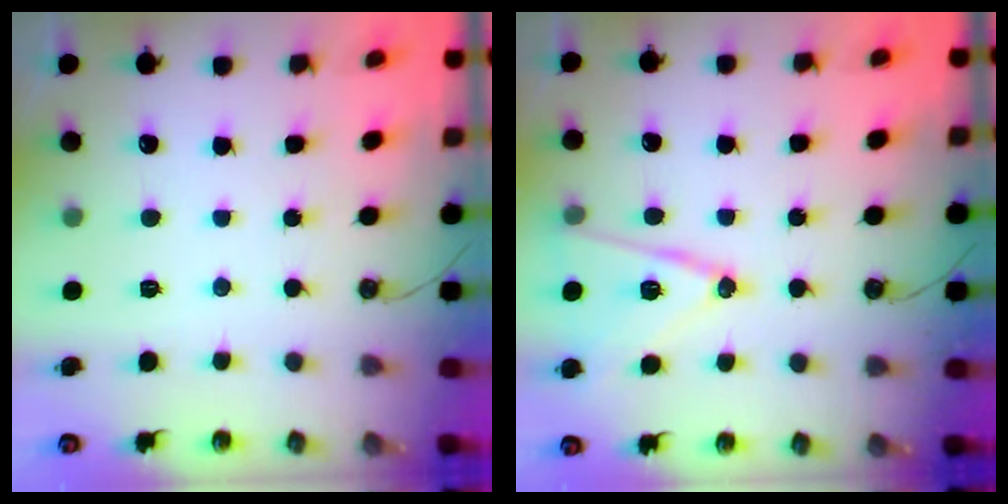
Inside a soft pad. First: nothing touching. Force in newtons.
{"total": 13.3, "press": 12.9, "slide": 3.5}